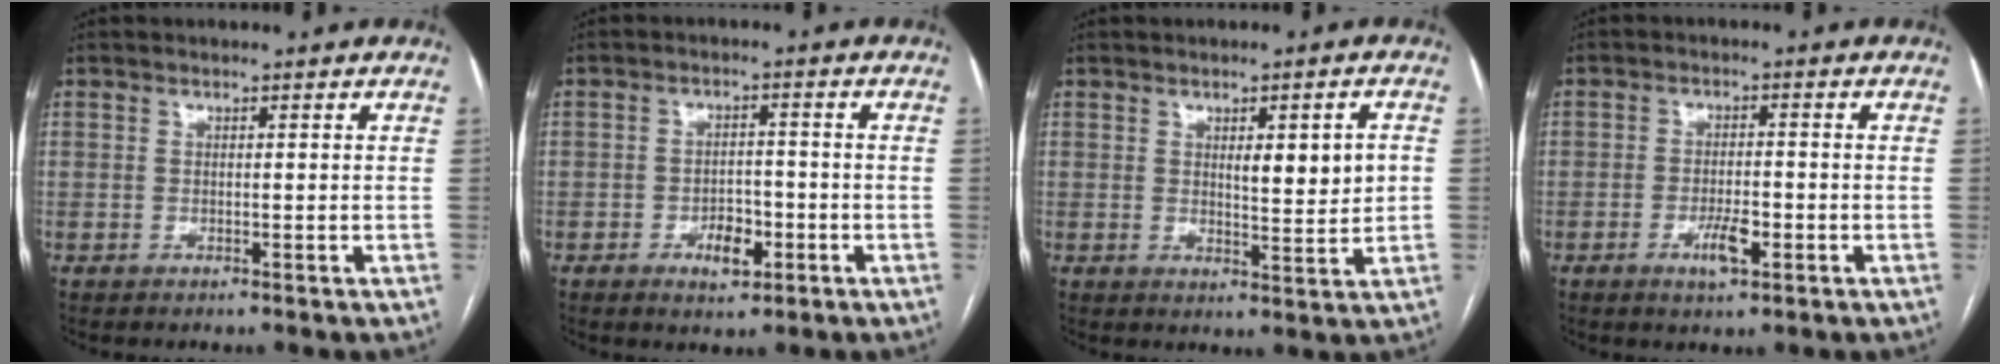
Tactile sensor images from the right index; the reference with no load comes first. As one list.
[{"total": 4.2, "force": [-1.8, 2.2, 3.0], "torque": [-0.043, 0.005, -0.025]}, {"total": 5.8, "force": [1.2, 1.1, 5.6], "torque": [-0.082, -0.005, 0.020]}, {"total": 4.0, "force": [-1.8, 1.1, 3.5], "torque": [-0.065, 0.000, -0.028]}]